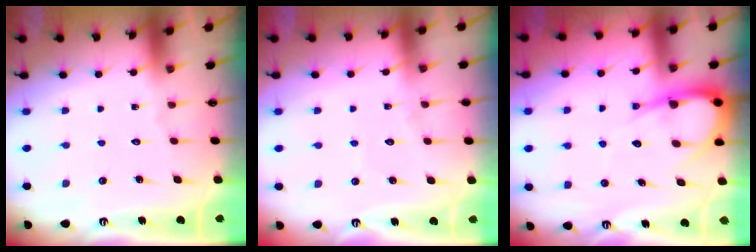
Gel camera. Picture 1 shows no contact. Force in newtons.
{"total": 3.6, "press": 3.6, "slide": 0.4}
{"total": 8.7, "press": 8.6, "slide": 0.7}